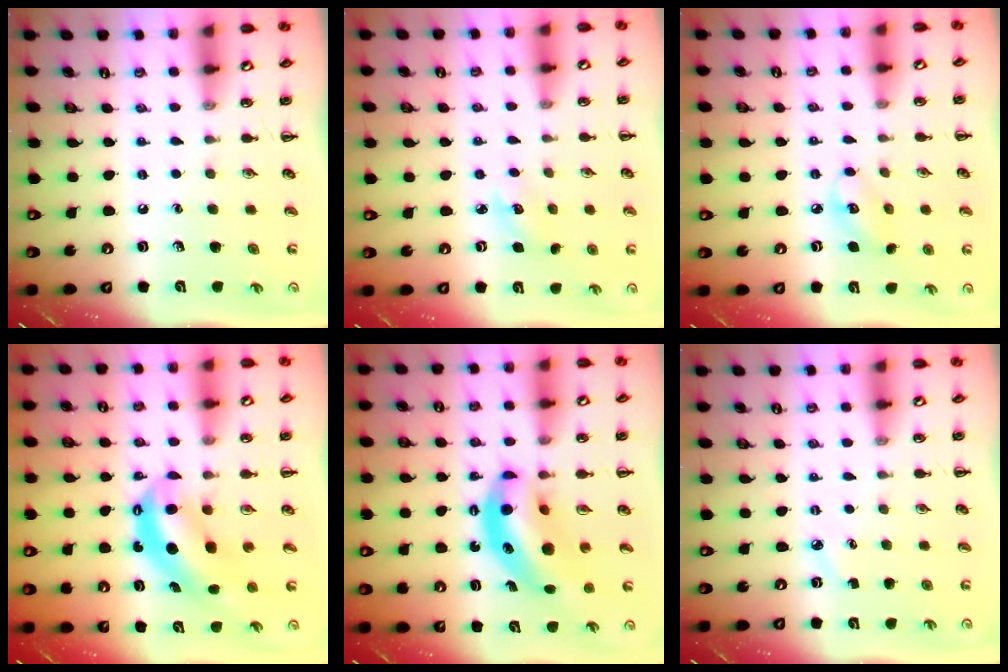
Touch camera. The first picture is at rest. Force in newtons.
{"total": 3.6, "press": 3.4, "slide": 1.0}
{"total": 5.5, "press": 5.5, "slide": 0.9}
{"total": 7.7, "press": 7.6, "slide": 1.5}
{"total": 12.4, "press": 12.0, "slide": 3.2}
{"total": 2.0, "press": 1.9, "slide": 0.7}